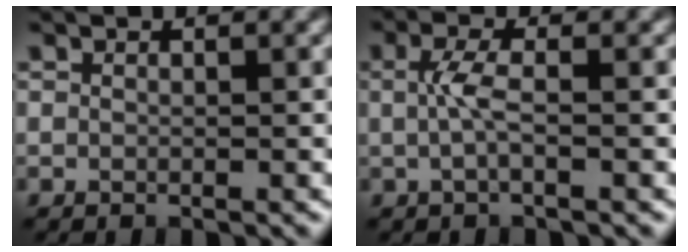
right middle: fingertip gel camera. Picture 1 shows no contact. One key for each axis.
{"total": 2.1, "fx": 0.0, "fy": 0.5, "fz": 2.0, "tx": -0.046, "ty": 0.003, "tz": -0.003}